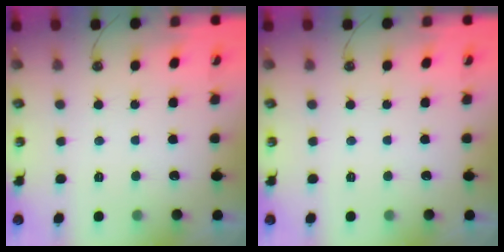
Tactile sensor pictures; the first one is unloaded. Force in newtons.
{"total": 0.0}